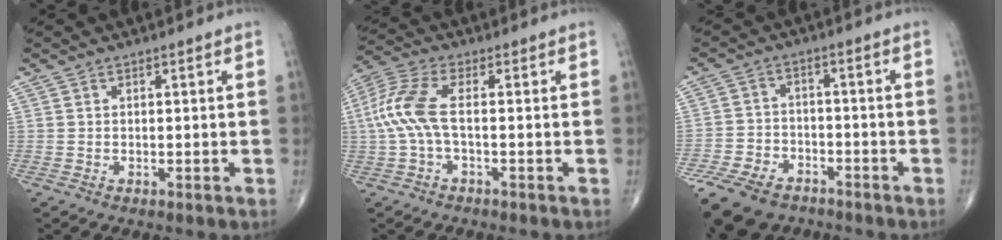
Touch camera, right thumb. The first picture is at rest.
{"total": 8.5, "force": [-0.5, 3.1, 7.9], "torque": [-0.207, 0.023, -0.015]}
{"total": 15.8, "force": [-10.6, 9.3, 7.1], "torque": [-0.167, 0.030, -0.178]}